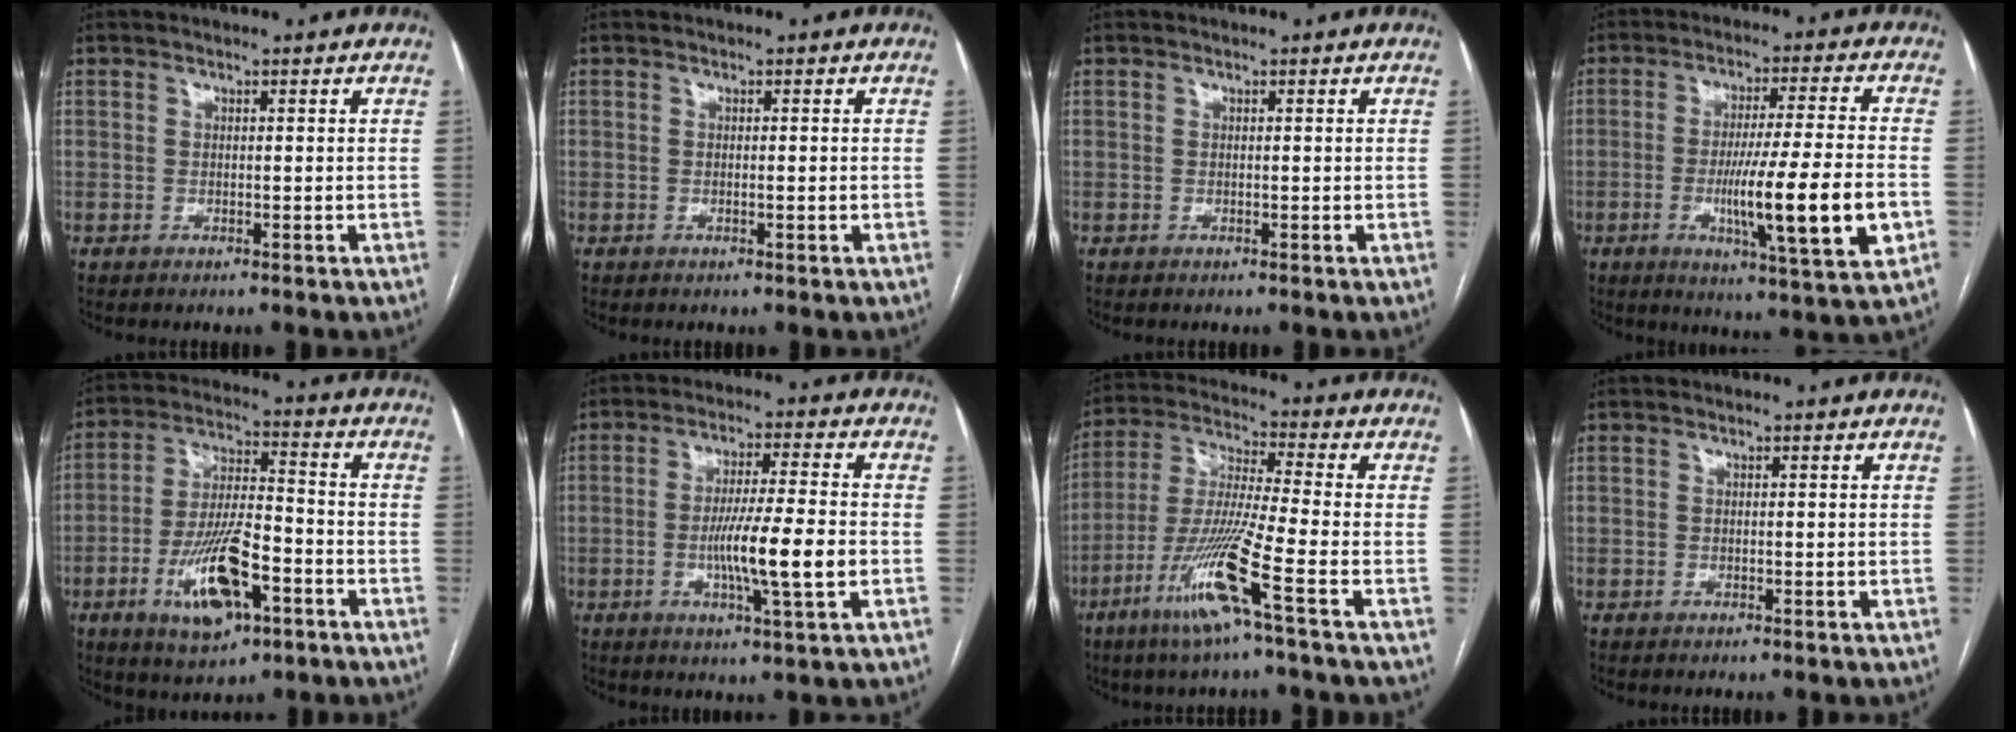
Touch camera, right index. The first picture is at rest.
{"total": 0.9, "force": [-0.2, -0.1, 0.9], "torque": [-0.017, -0.002, 0.000]}
{"total": 0.0}
{"total": 15.4, "force": [-3.8, -0.2, 14.9], "torque": [-0.251, -0.023, -0.062]}
{"total": 13.4, "force": [-5.5, 4.2, 11.4], "torque": [-0.223, -0.002, -0.092]}
{"total": 10.2, "force": [-2.2, -0.2, 9.9], "torque": [-0.176, -0.008, -0.041]}
{"total": 13.0, "force": [-6.3, -1.5, 11.3], "torque": [-0.232, -0.026, -0.126]}
{"total": 0.0}